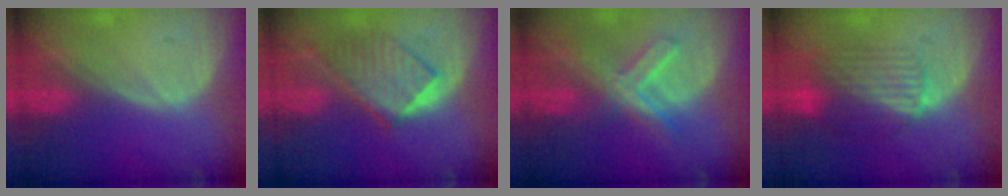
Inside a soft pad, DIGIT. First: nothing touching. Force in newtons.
{"total": 6.7, "press": 6.6, "slide": 0.6}
{"total": 7.2, "press": 6.3, "slide": 3.6}
{"total": 8.0, "press": 7.6, "slide": 2.7}